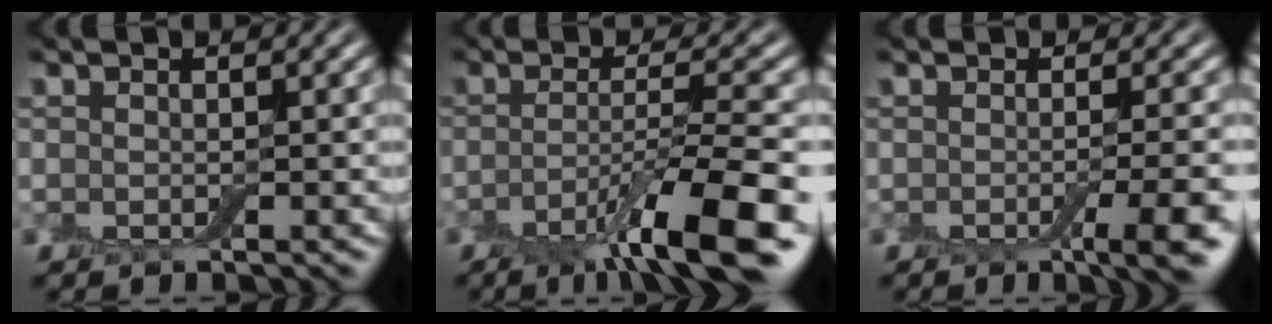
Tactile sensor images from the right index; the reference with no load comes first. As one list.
[{"total": 8.8, "force": [-4.3, 1.5, 7.5], "torque": [-0.107, 0.003, -0.081]}, {"total": 5.3, "force": [-2.1, 1.1, 4.7], "torque": [-0.055, -0.003, -0.032]}]